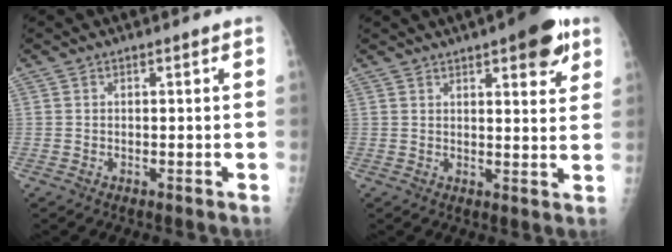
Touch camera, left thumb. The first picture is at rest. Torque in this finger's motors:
{"motor_torque": [0.95, 0.77, 0.74, -0.26, 0.18]}